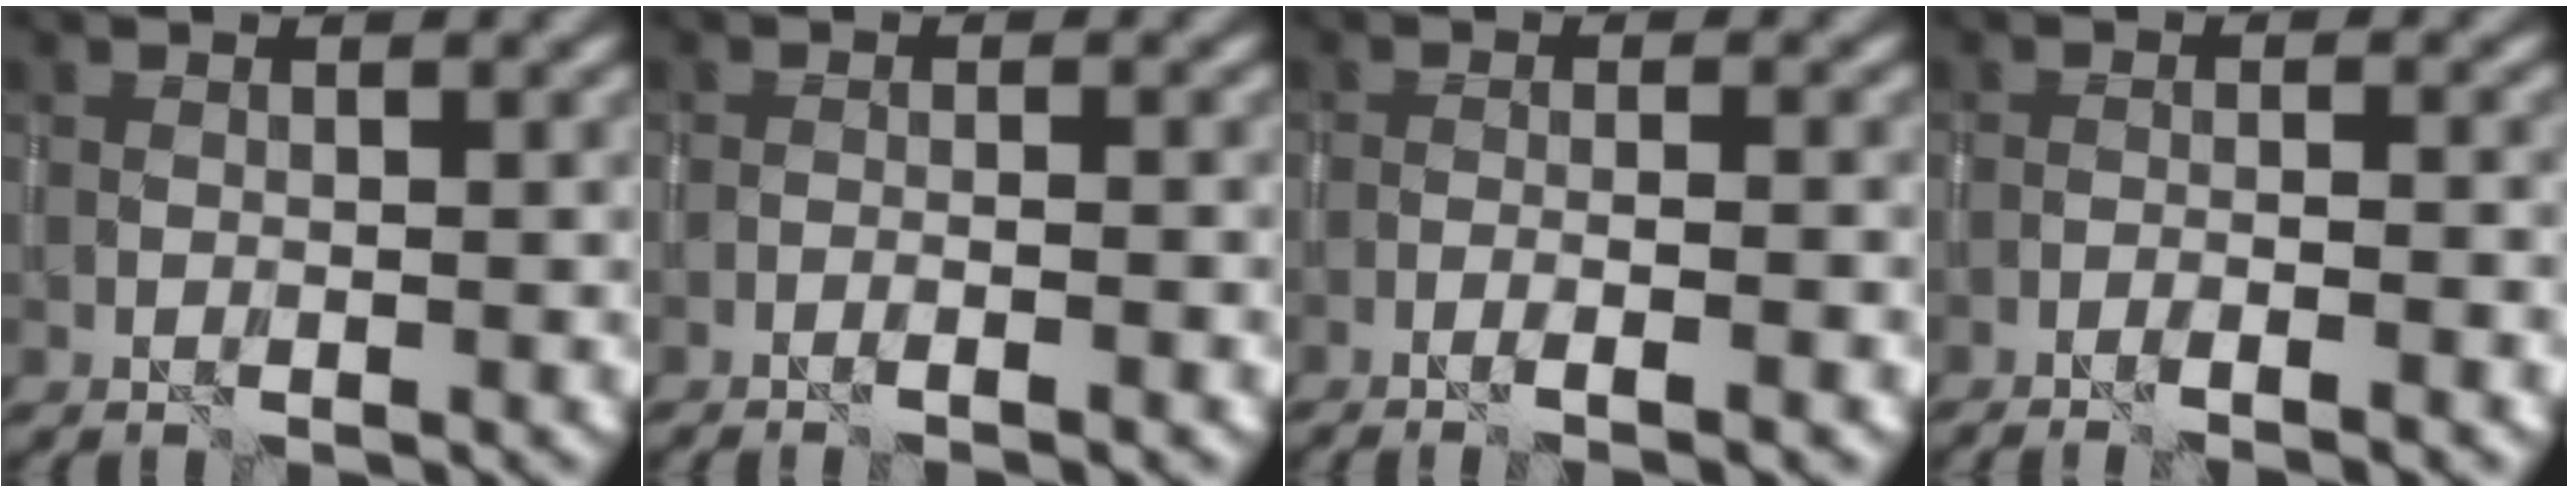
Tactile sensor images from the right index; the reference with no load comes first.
{"total": 2.2, "force": [-1.4, 0.3, 1.7], "torque": [-0.026, 0.014, -0.031]}
{"total": 3.7, "force": [-2.1, 0.6, 3.0], "torque": [-0.043, 0.014, -0.046]}
{"total": 3.8, "force": [-2.9, 0.6, 2.5], "torque": [-0.036, 0.009, -0.051]}